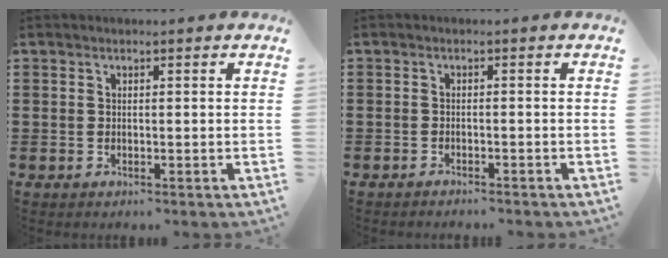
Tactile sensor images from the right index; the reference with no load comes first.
{"total": 1.1, "force": [-1.0, 0.0, -0.1], "torque": [-0.001, 0.001, -0.022]}